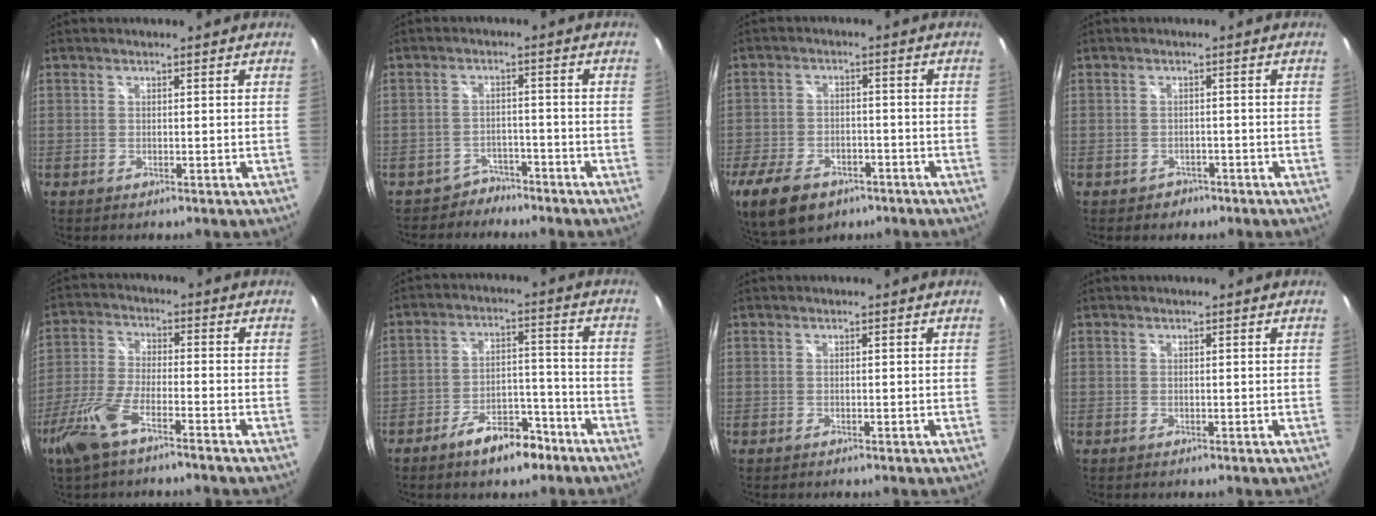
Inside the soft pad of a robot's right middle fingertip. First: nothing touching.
{"total": 4.0, "force": [-3.3, 2.1, -0.4], "torque": [0.003, 0.012, -0.056]}
{"total": 13.8, "force": [-8.6, 7.7, 7.6], "torque": [-0.182, -0.023, -0.140]}
{"total": 2.5, "force": [-1.5, 1.9, 0.3], "torque": [-0.013, 0.000, -0.019]}
{"total": 9.5, "force": [-6.3, 2.1, 6.8], "torque": [-0.157, -0.009, -0.125]}
{"total": 9.3, "force": [-6.7, 3.9, 5.2], "torque": [-0.092, 0.021, -0.097]}
{"total": 0.0}
{"total": 0.0}